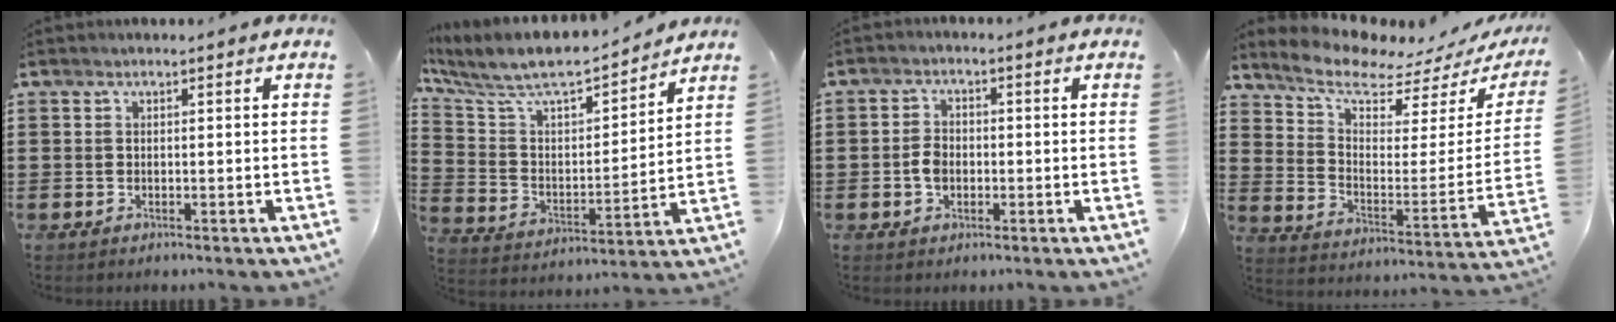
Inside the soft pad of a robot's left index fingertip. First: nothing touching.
{"total": 8.3, "force": [7.3, 1.8, 3.6], "torque": [-0.104, -0.054, 0.121]}
{"total": 2.9, "force": [-0.5, 2.1, 2.0], "torque": [-0.048, 0.001, -0.012]}
{"total": 7.8, "force": [6.9, 2.2, 3.1], "torque": [-0.088, -0.048, 0.118]}